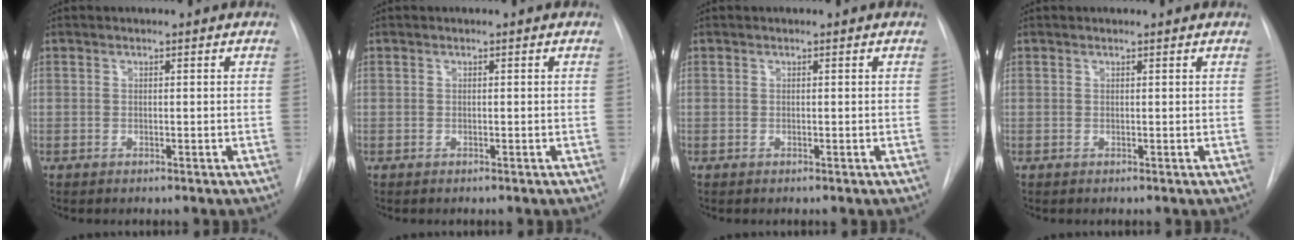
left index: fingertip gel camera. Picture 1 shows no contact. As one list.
[{"total": 0.0}, {"total": 0.0}, {"total": 0.9, "force": [0.9, 0.1, 0.1], "torque": [-0.009, 0.007, 0.013]}]